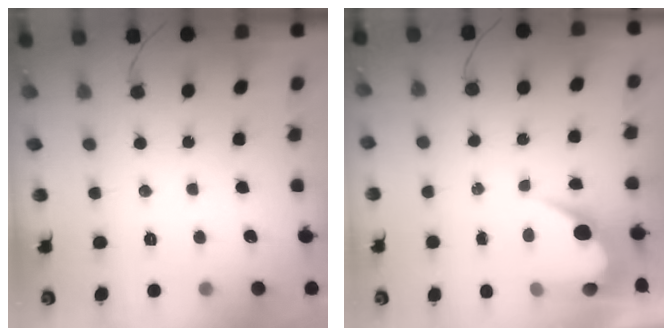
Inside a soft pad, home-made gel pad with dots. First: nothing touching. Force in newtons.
{"total": 6.1, "press": 6.1, "slide": 0.4}